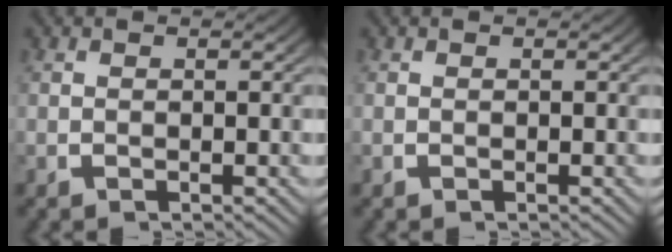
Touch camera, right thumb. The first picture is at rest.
{"total": 0.0}